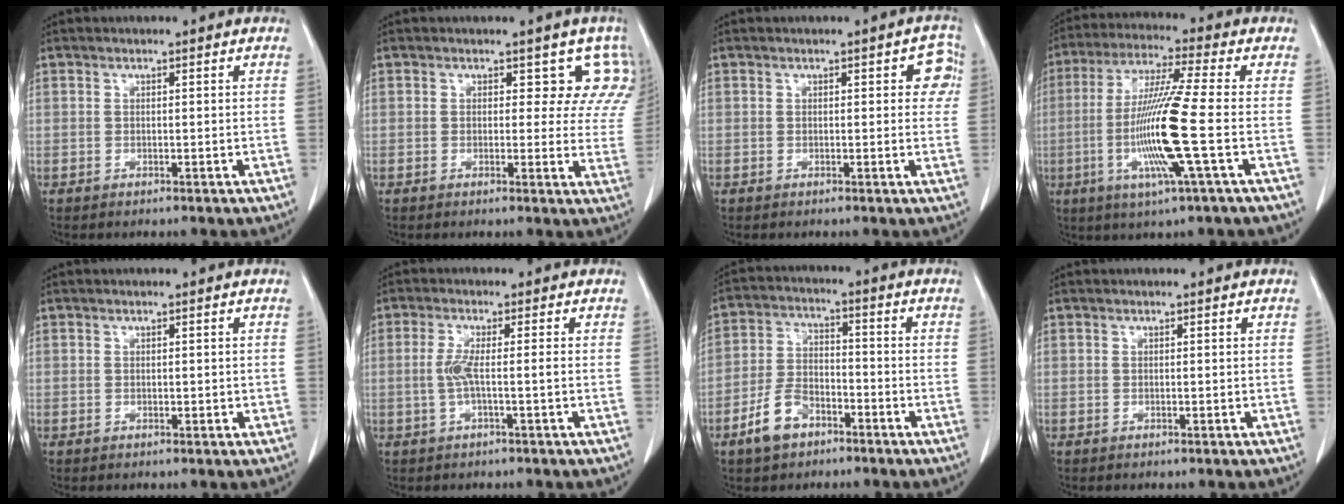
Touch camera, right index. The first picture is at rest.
{"total": 6.1, "force": [4.4, 3.7, 2.0], "torque": [0.010, -0.006, 0.017]}
{"total": 3.7, "force": [1.0, 1.8, 3.1], "torque": [-0.018, 0.011, 0.005]}
{"total": 13.5, "force": [-2.7, -1.1, 13.2], "torque": [-0.266, -0.015, -0.061]}
{"total": 1.0, "force": [0.0, 0.7, 0.7], "torque": [-0.009, 0.002, 0.003]}
{"total": 3.3, "force": [-0.5, -0.1, 3.2], "torque": [-0.070, 0.002, -0.010]}
{"total": 7.6, "force": [-4.5, 4.3, 4.3], "torque": [-0.097, 0.009, -0.082]}
{"total": 0.0}